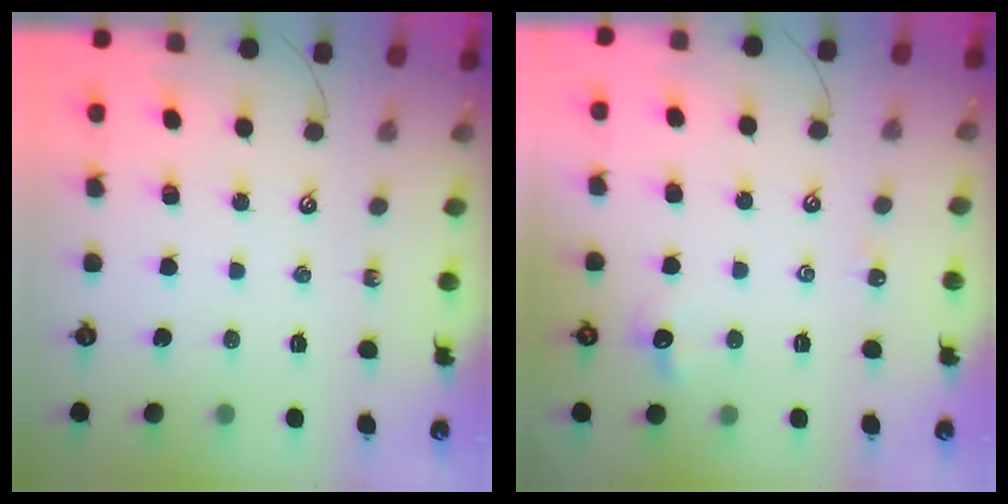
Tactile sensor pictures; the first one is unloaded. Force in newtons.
{"total": 1.3, "press": 1.2, "slide": 0.5}